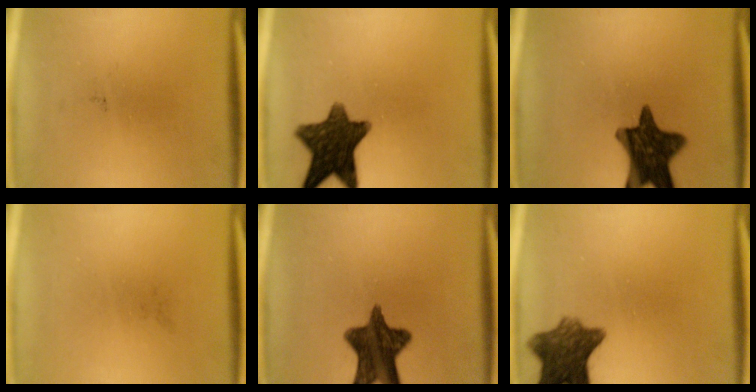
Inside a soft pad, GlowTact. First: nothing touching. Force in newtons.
{"total": 12.2}
{"total": 13.0}
{"total": 0.0}
{"total": 12.3}
{"total": 9.0}